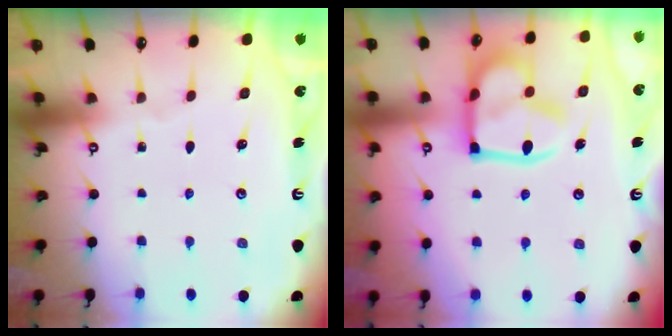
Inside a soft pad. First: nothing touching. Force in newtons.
{"total": 17.4, "press": 17.4, "slide": 1.6}